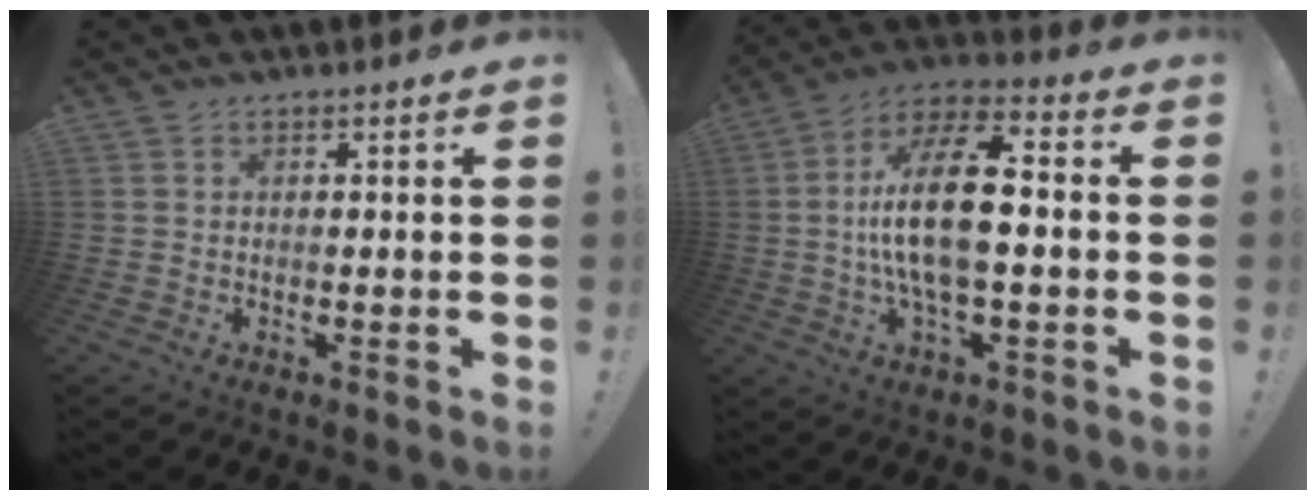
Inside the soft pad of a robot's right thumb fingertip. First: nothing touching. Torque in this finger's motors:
{"motor_torque": [2.45, 2.56, 0.39, -0.01, 0.29]}